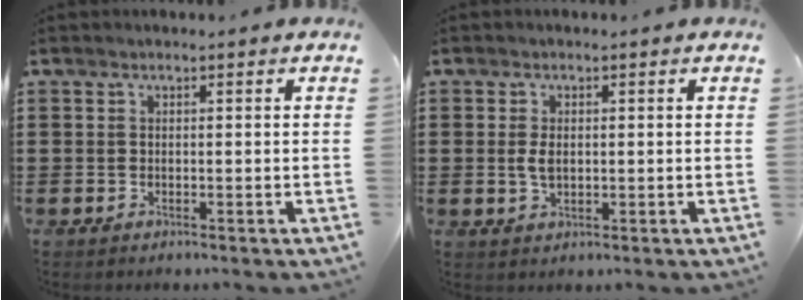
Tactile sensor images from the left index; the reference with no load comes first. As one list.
[{"total": 2.7, "force": [0.2, 1.4, 2.3], "torque": [-0.062, -0.002, -0.002]}]